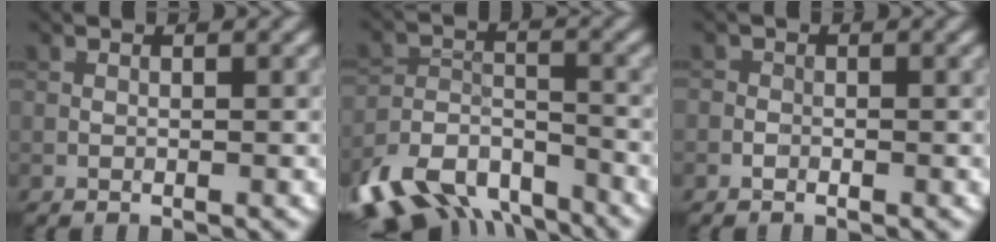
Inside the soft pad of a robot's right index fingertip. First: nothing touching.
{"total": 10.1, "force": [-7.9, 4.7, 4.1], "torque": [-0.080, -0.015, -0.136]}
{"total": 0.7, "force": [-0.4, 0.6, 0.1], "torque": [0.003, -0.002, -0.009]}